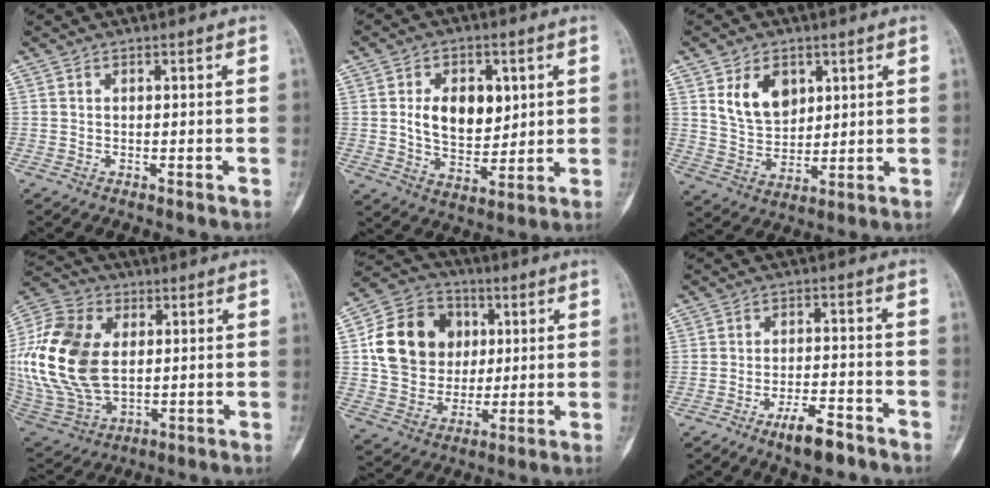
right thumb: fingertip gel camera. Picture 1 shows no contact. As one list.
[{"total": 11.6, "force": [2.3, 7.5, 8.6], "torque": [-0.105, -0.015, 0.048]}, {"total": 9.4, "force": [3.8, 6.5, 5.7], "torque": [-0.075, -0.025, 0.080]}, {"total": 23.1, "force": [2.5, 15.2, 17.2], "torque": [-0.367, -0.011, 0.052]}, {"total": 17.2, "force": [3.2, 14.5, 8.7], "torque": [-0.130, 0.009, 0.061]}, {"total": 7.0, "force": [-4.7, 2.2, 4.8], "torque": [-0.078, 0.025, -0.074]}]